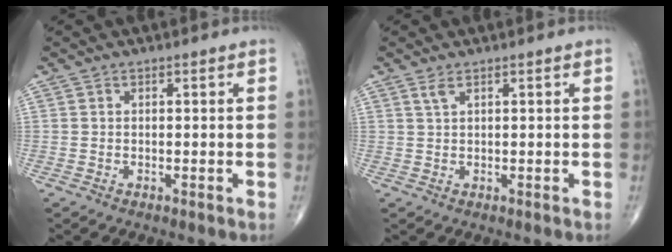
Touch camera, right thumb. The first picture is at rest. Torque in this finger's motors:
{"motor_torque": [-0.53, 0.29, 0.35, 0.21, -0.02]}